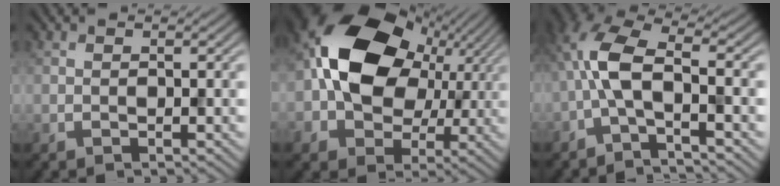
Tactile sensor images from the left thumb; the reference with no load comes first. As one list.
[{"total": 16.2, "force": [1.9, 12.0, 10.7], "torque": [-0.196, 0.001, 0.036]}, {"total": 6.0, "force": [-2.0, 2.1, 5.3], "torque": [-0.116, 0.015, -0.055]}]